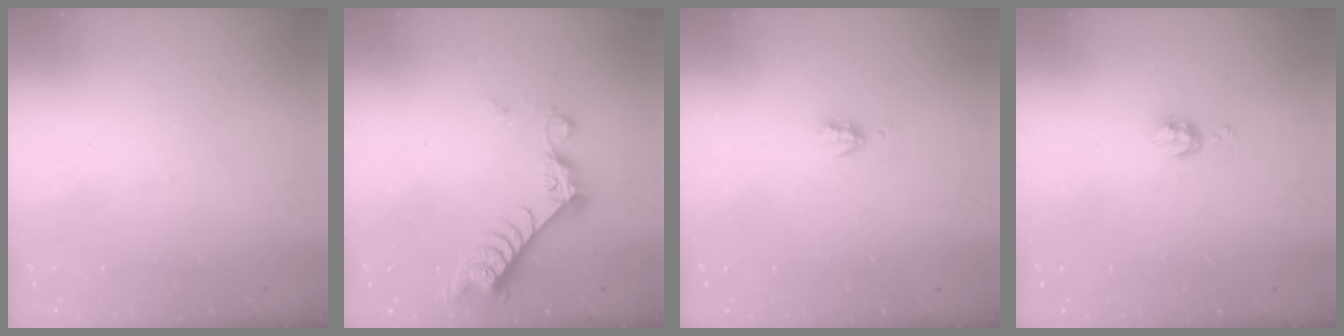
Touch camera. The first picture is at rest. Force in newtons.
{"total": 8.1, "press": 8.1, "slide": 0.7}
{"total": 3.4, "press": 3.3, "slide": 0.5}
{"total": 6.1, "press": 6.1, "slide": 0.6}